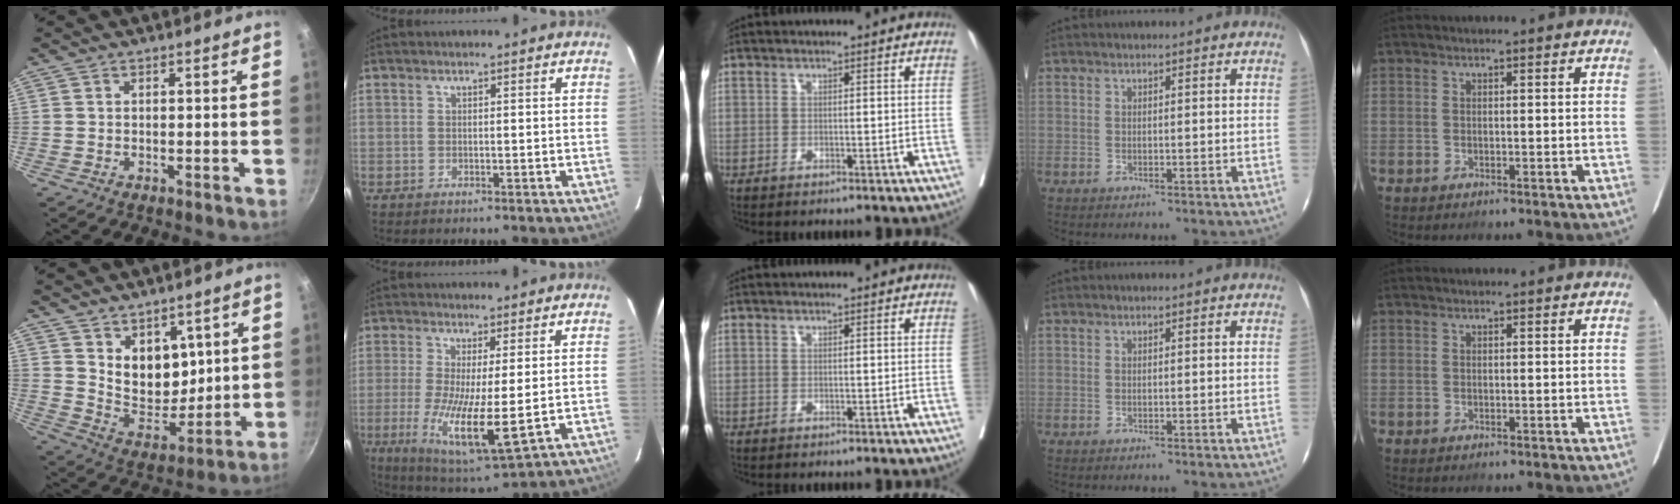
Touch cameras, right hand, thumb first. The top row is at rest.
{"thumb": {"total": 10.4, "force": [4.2, 7.2, 6.2], "torque": [-0.056, -0.041, 0.092]}, "index": {"total": 12.3, "force": [-2.0, 1.9, 12.0], "torque": [-0.221, -0.041, -0.028]}}